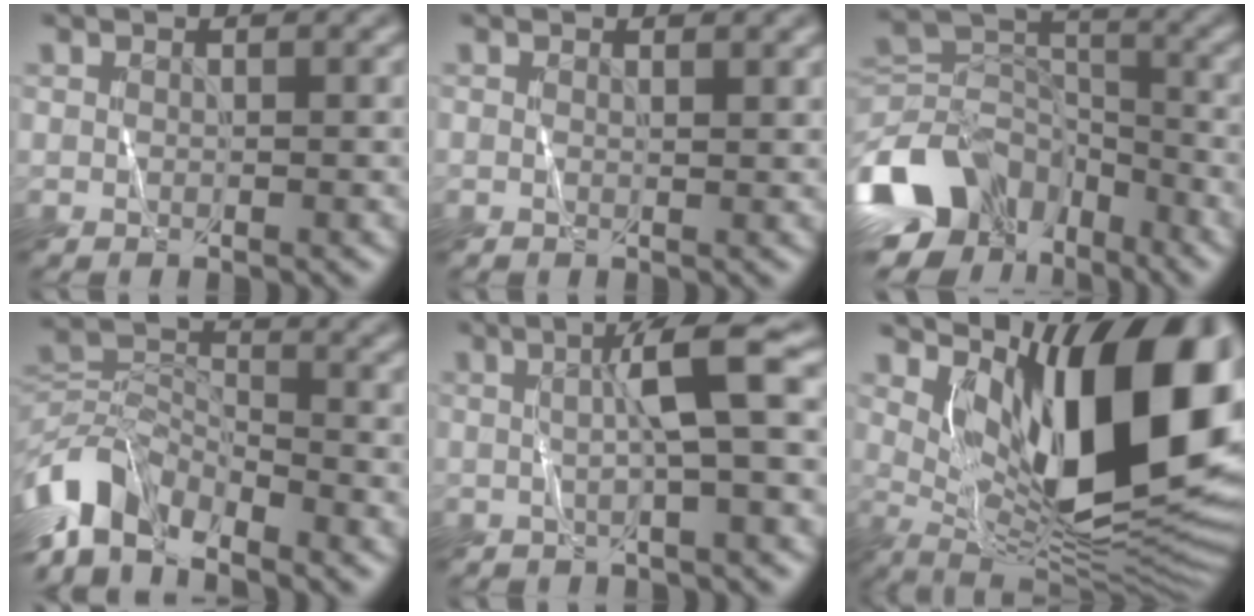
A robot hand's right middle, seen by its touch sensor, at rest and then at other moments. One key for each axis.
{"total": 0.6, "fx": 0.4, "fy": 0.1, "fz": 0.5, "tx": -0.009, "ty": -0.001, "tz": 0.005}
{"total": 13.0, "fx": -6.6, "fy": 9.0, "fz": 6.6, "tx": -0.150, "ty": 0.000, "tz": -0.122}
{"total": 6.6, "fx": -4.8, "fy": 3.0, "fz": 3.4, "tx": -0.061, "ty": -0.002, "tz": -0.107}
{"total": 4.5, "fx": 0.4, "fy": 0.3, "fz": 4.5, "tx": -0.078, "ty": 0.010, "tz": 0.005}
{"total": 15.5, "fx": 3.8, "fy": 6.3, "fz": 13.6, "tx": -0.176, "ty": -0.004, "tz": 0.065}